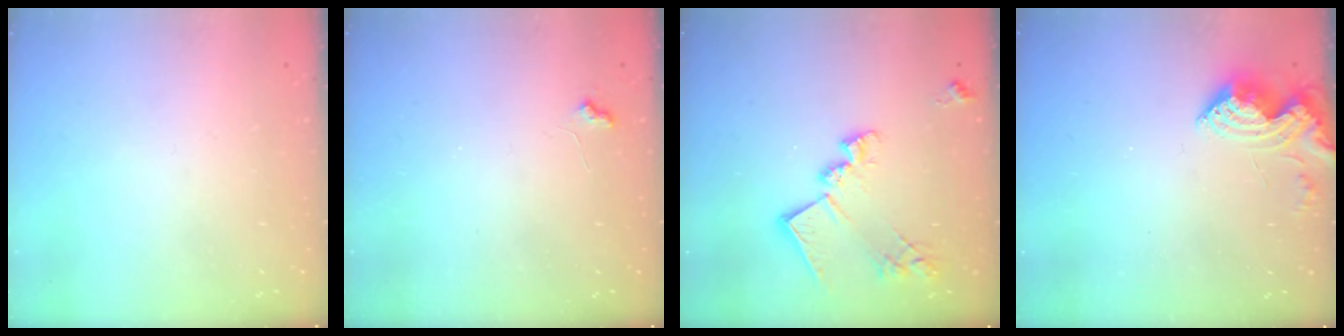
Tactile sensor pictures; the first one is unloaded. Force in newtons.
{"total": 5.8, "press": 5.8, "slide": 0.7}
{"total": 16.3, "press": 16.3, "slide": 0.8}
{"total": 9.1, "press": 9.1, "slide": 0.8}